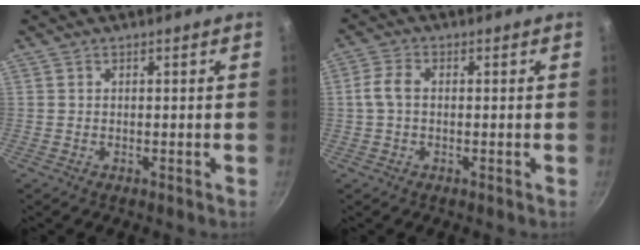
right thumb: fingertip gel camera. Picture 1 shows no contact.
{"total": 3.9, "force": [0.0, 2.5, 3.0], "torque": [-0.067, 0.010, -0.005]}